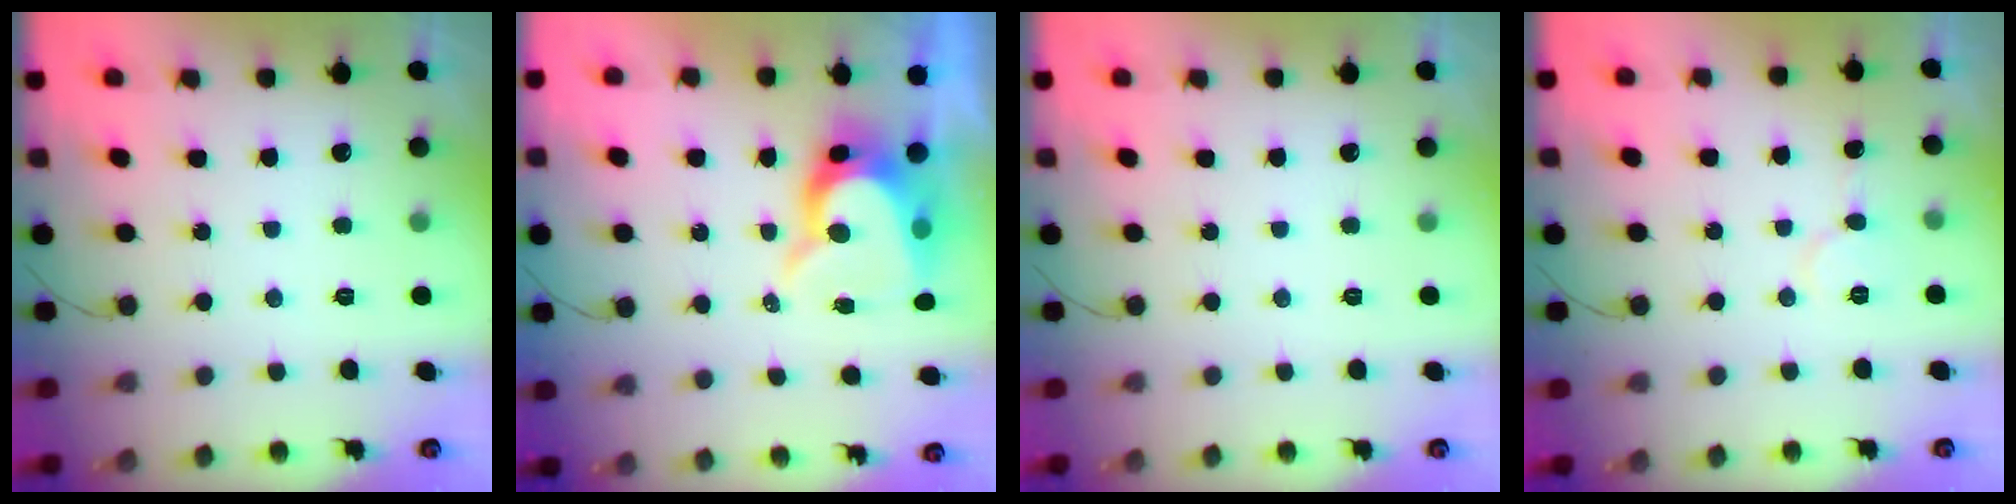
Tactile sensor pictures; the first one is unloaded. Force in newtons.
{"total": 9.4, "press": 9.4, "slide": 0.9}
{"total": 0.0}
{"total": 5.2, "press": 5.2, "slide": 0.3}